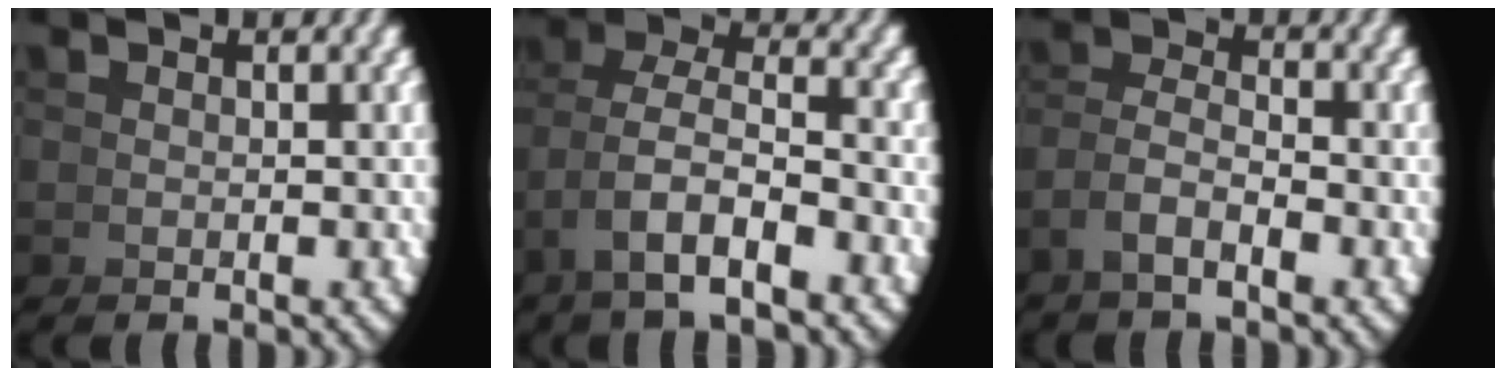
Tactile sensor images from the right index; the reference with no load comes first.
{"total": 4.7, "force": [0.8, 2.5, 3.9], "torque": [-0.080, -0.003, 0.018]}
{"total": 2.7, "force": [-0.9, 1.5, 2.1], "torque": [-0.048, -0.010, -0.014]}